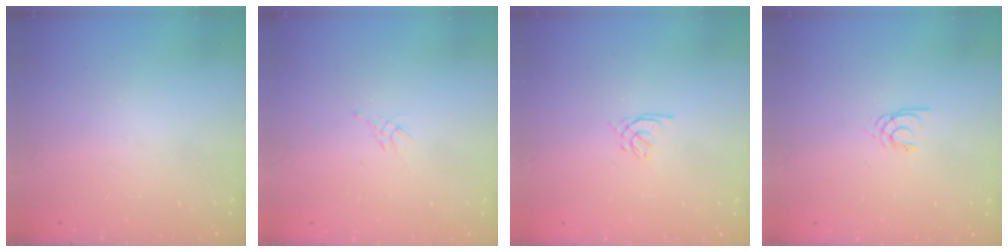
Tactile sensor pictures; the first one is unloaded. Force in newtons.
{"total": 2.1, "press": 2.0, "slide": 0.5}
{"total": 1.4, "press": 1.3, "slide": 0.5}
{"total": 1.7, "press": 1.7, "slide": 0.3}